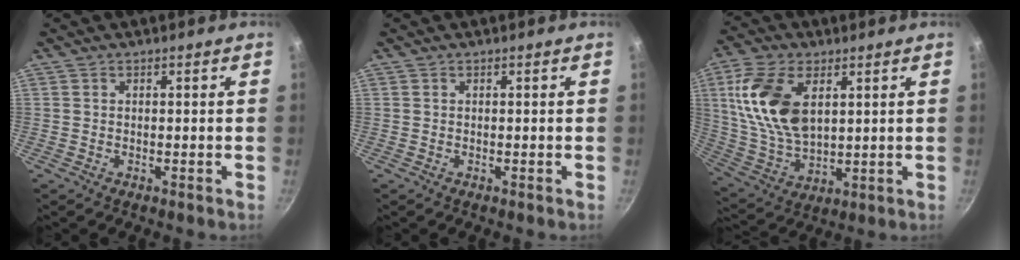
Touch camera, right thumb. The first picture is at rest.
{"total": 0.0}
{"total": 16.5, "force": [4.8, 9.5, 12.6], "torque": [-0.231, -0.012, 0.103]}